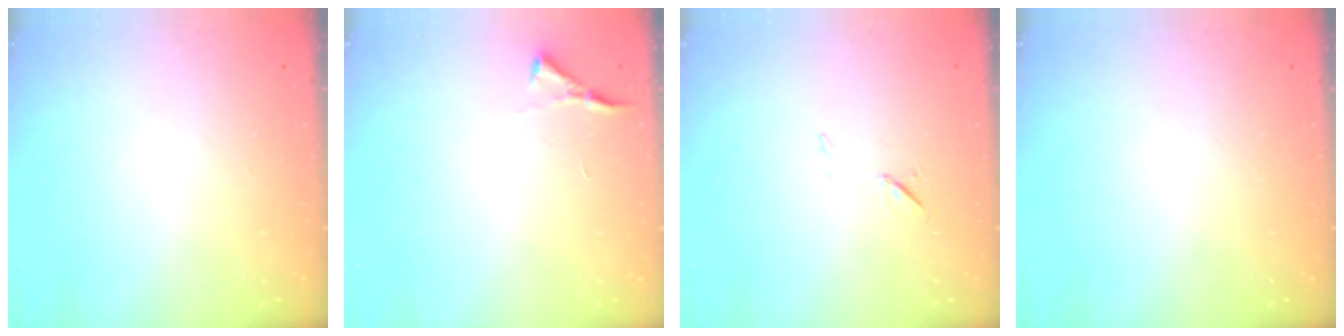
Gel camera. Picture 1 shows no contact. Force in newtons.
{"total": 3.5, "press": 3.5, "slide": 0.5}
{"total": 5.0, "press": 4.6, "slide": 1.9}
{"total": 0.0}